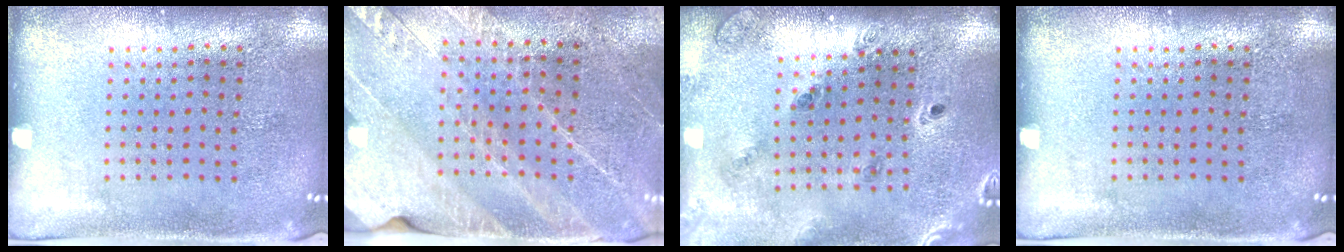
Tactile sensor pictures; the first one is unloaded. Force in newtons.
{"total": 2.7, "press": 2.7, "slide": 0.1}
{"total": 1.4, "press": 1.4, "slide": 0.2}
{"total": 0.0}